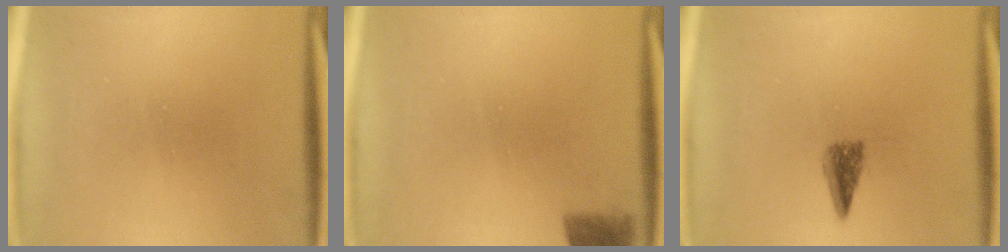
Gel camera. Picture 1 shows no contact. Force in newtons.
{"total": 4.0}
{"total": 2.7}